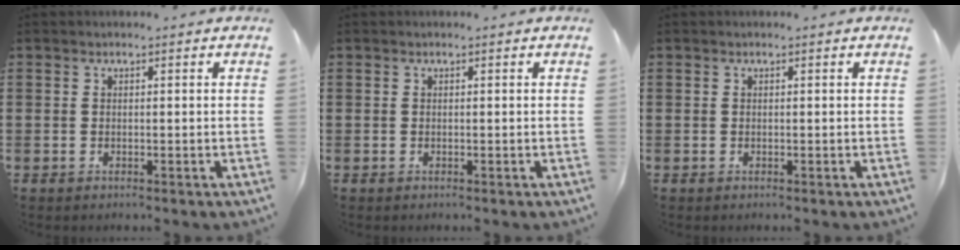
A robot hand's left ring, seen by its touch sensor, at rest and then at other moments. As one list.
[{"total": 0.0}, {"total": 0.0}]